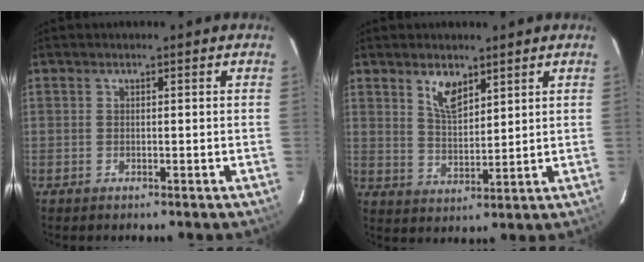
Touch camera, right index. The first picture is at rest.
{"total": 5.8, "force": [3.8, 2.5, 3.7], "torque": [-0.064, 0.000, 0.074]}